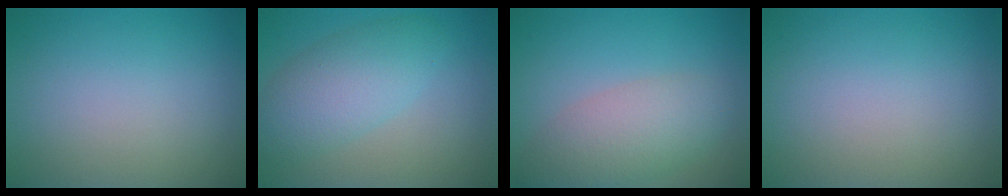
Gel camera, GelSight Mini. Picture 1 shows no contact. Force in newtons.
{"total": 5.0, "press": 5.0, "slide": 0.3}
{"total": 4.7, "press": 4.7, "slide": 0.2}
{"total": 0.0}